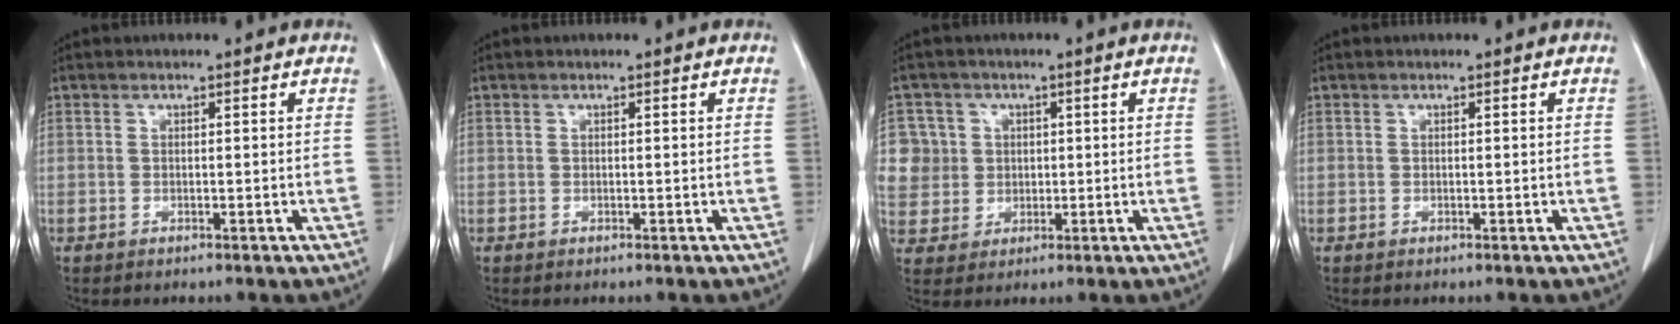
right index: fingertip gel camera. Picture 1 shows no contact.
{"total": 0.0}
{"total": 11.0, "force": [2.0, 10.6, 2.0], "torque": [-0.075, 0.040, 0.060]}
{"total": 0.0}